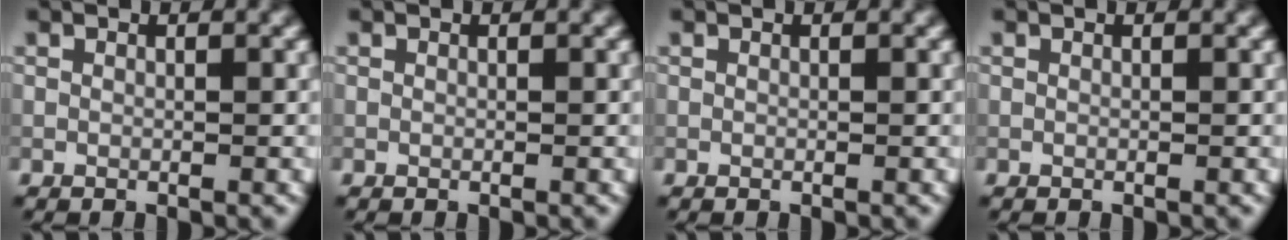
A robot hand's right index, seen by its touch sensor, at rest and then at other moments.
{"total": 0.0}
{"total": 0.0}
{"total": 0.0}